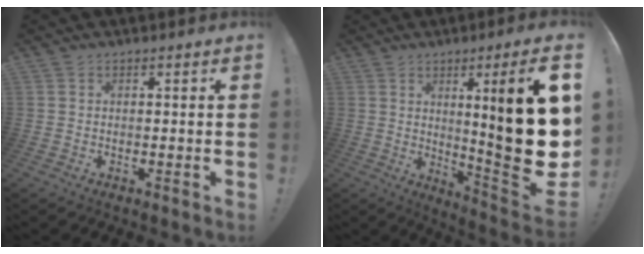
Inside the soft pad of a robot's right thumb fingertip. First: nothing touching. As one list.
[{"total": 21.4, "force": [4.0, 2.2, 20.9], "torque": [-0.290, -0.045, 0.056]}]